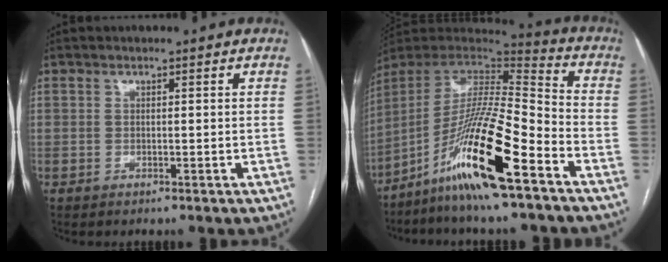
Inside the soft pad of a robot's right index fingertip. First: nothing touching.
{"total": 19.0, "force": [-10.8, 0.9, 15.5], "torque": [-0.318, -0.028, -0.205]}